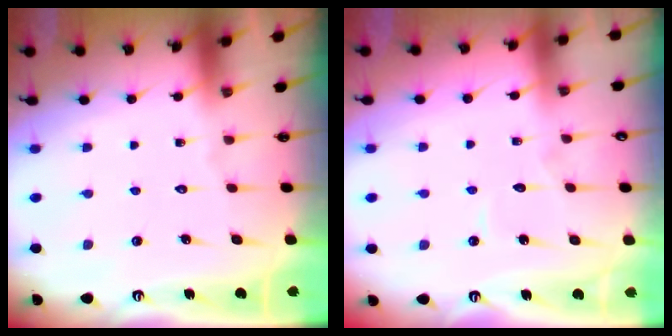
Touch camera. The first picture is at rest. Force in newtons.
{"total": 3.4, "press": 3.4, "slide": 0.2}